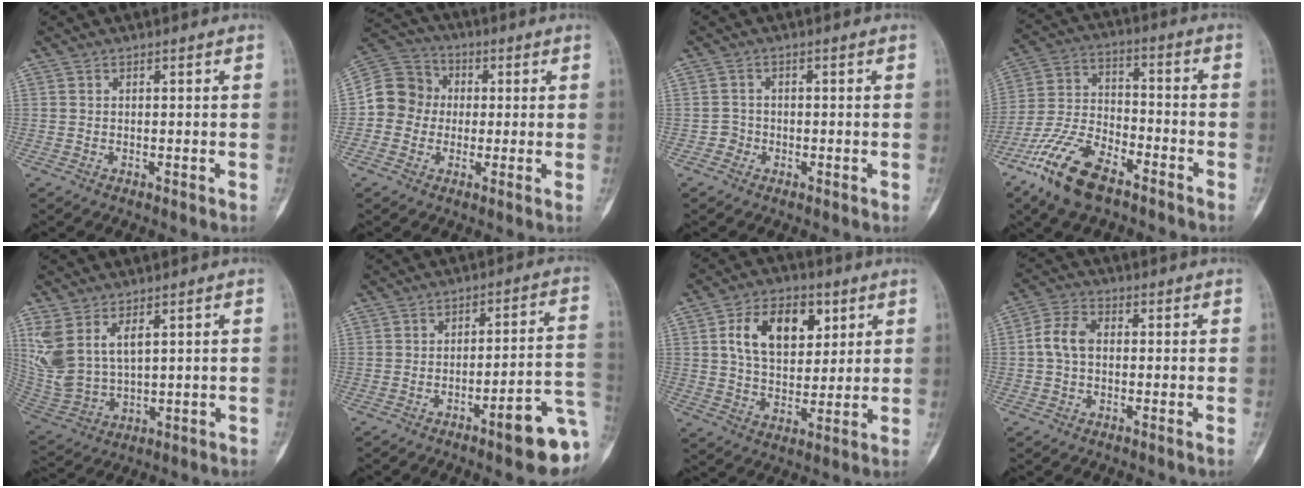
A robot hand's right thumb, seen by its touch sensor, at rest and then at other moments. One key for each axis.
{"total": 9.6, "fx": -0.2, "fy": 8.9, "fz": 3.6, "tx": -0.042, "ty": 0.026, "tz": -0.018}
{"total": 1.7, "fx": -0.8, "fy": 1.5, "fz": -0.1, "tx": 0.018, "ty": 0.011, "tz": -0.021}
{"total": 15.1, "fx": -9.8, "fy": 6.3, "fz": 9.5, "tx": -0.192, "ty": 0.047, "tz": -0.190}
{"total": 10.6, "fx": 4.8, "fy": 5.7, "fz": 7.6, "tx": -0.162, "ty": -0.016, "tz": 0.117}
{"total": 12.7, "fx": -5.6, "fy": 2.6, "fz": 11.1, "tx": -0.120, "ty": 0.037, "tz": -0.070}
{"total": 13.6, "fx": 4.7, "fy": 8.3, "fz": 9.6, "tx": -0.130, "ty": -0.011, "tz": 0.083}
{"total": 5.4, "fx": -0.1, "fy": 3.4, "fz": 4.3, "tx": -0.086, "ty": 0.013, "tz": -0.012}